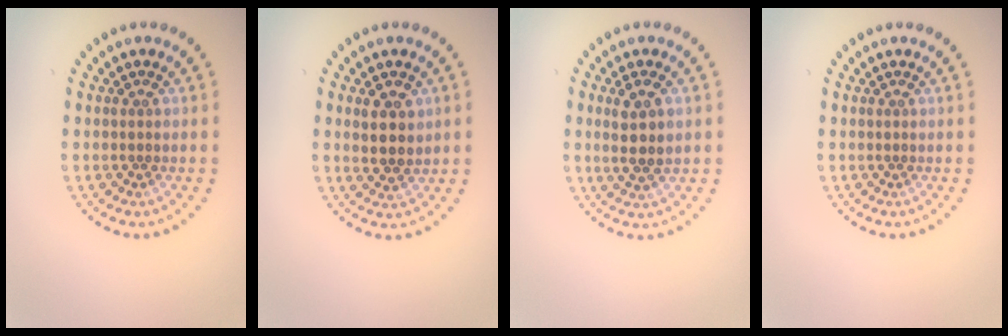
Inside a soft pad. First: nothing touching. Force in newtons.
{"total": 2.9, "press": 2.7, "slide": 0.9}
{"total": 2.9, "press": 2.8, "slide": 0.8}
{"total": 0.0}